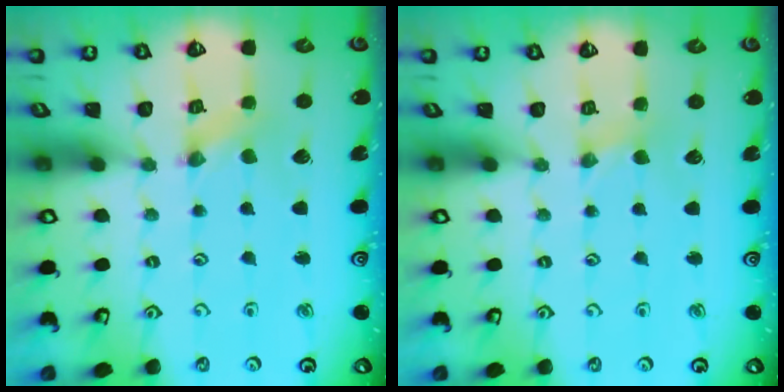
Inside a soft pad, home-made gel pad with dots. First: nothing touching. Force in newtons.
{"total": 1.1, "press": 1.1, "slide": 0.2}